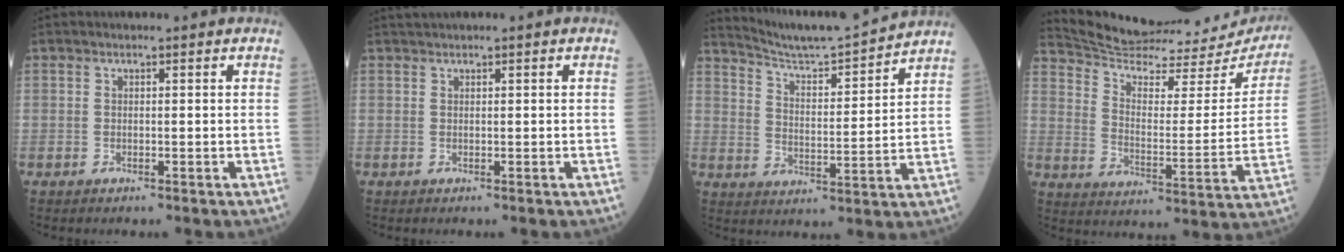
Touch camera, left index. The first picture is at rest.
{"total": 0.9, "force": [0.8, -0.2, 0.4], "torque": [-0.010, 0.015, 0.021]}
{"total": 12.5, "force": [12.1, -1.4, 2.5], "torque": [-0.058, -0.007, 0.197]}
{"total": 25.3, "force": [24.4, 3.8, 5.6], "torque": [-0.095, -0.070, 0.320]}